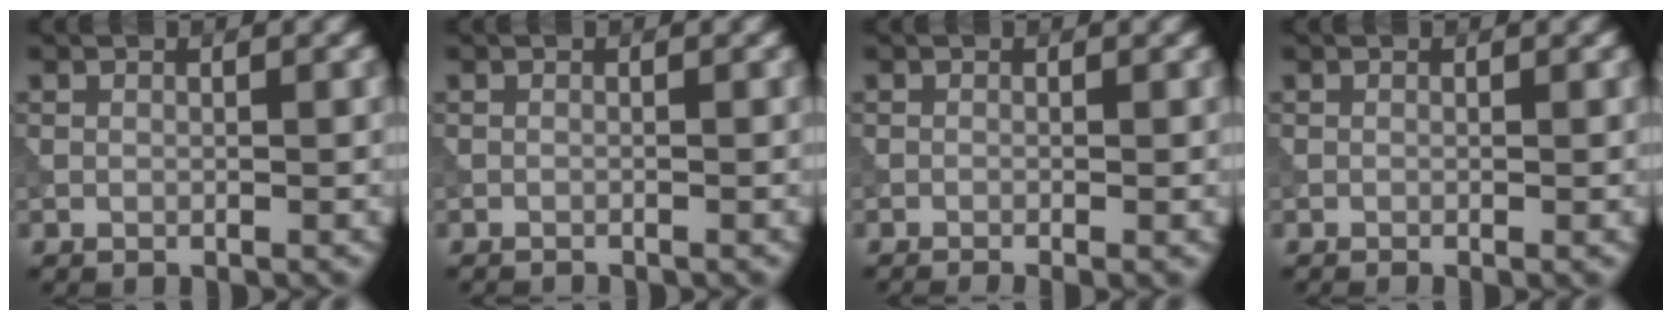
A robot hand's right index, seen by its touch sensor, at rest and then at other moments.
{"total": 1.0, "force": [-1.0, 0.2, 0.2], "torque": [0.004, -0.003, -0.017]}
{"total": 1.7, "force": [-0.8, 0.5, 1.4], "torque": [-0.012, -0.009, -0.015]}
{"total": 0.7, "force": [-0.2, 0.3, 0.7], "torque": [-0.006, -0.006, -0.007]}